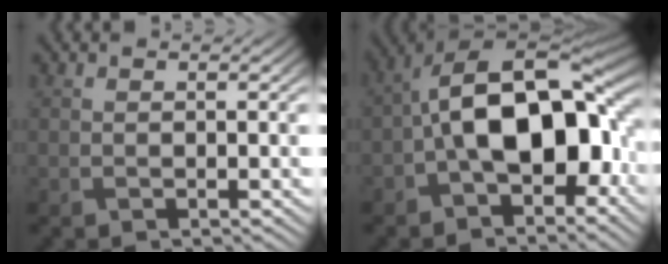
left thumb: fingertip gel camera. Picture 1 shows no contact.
{"total": 14.9, "force": [-2.0, 8.2, 12.3], "torque": [-0.197, 0.017, -0.048]}